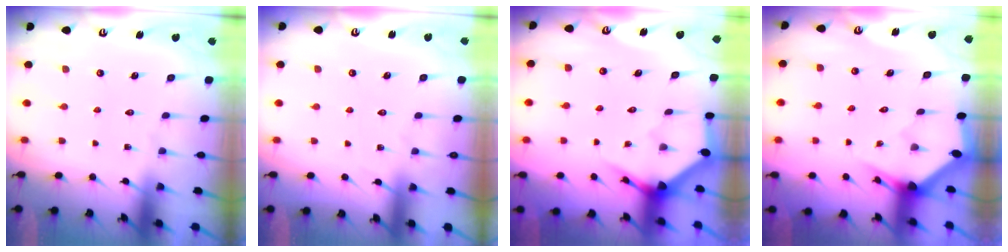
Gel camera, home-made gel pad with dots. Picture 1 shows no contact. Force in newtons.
{"total": 3.1, "press": 3.1, "slide": 0.4}
{"total": 3.5, "press": 3.5, "slide": 0.3}
{"total": 2.3, "press": 2.3, "slide": 0.1}